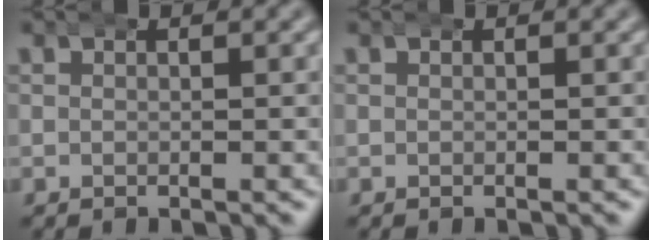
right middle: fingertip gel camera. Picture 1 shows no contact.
{"total": 0.0}